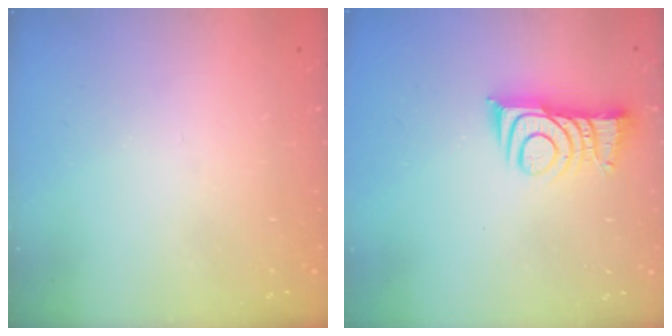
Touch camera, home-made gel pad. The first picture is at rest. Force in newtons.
{"total": 10.0, "press": 9.9, "slide": 1.0}